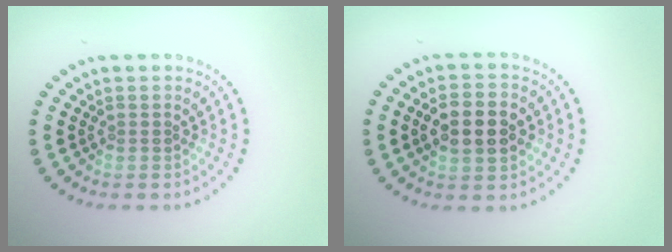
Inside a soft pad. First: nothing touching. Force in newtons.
{"total": 4.6, "press": 4.6, "slide": 0.3}